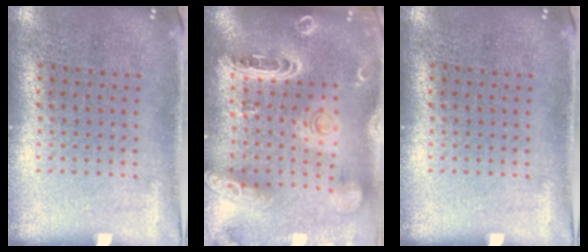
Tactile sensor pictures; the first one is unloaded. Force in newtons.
{"total": 2.8, "press": 2.4, "slide": 1.4}
{"total": 0.0}